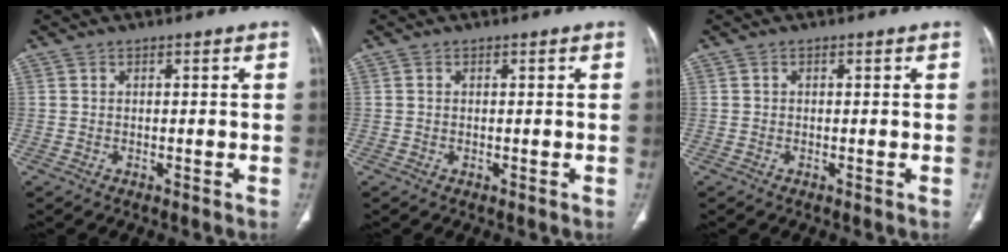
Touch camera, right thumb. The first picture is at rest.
{"total": 0.0}
{"total": 0.0}